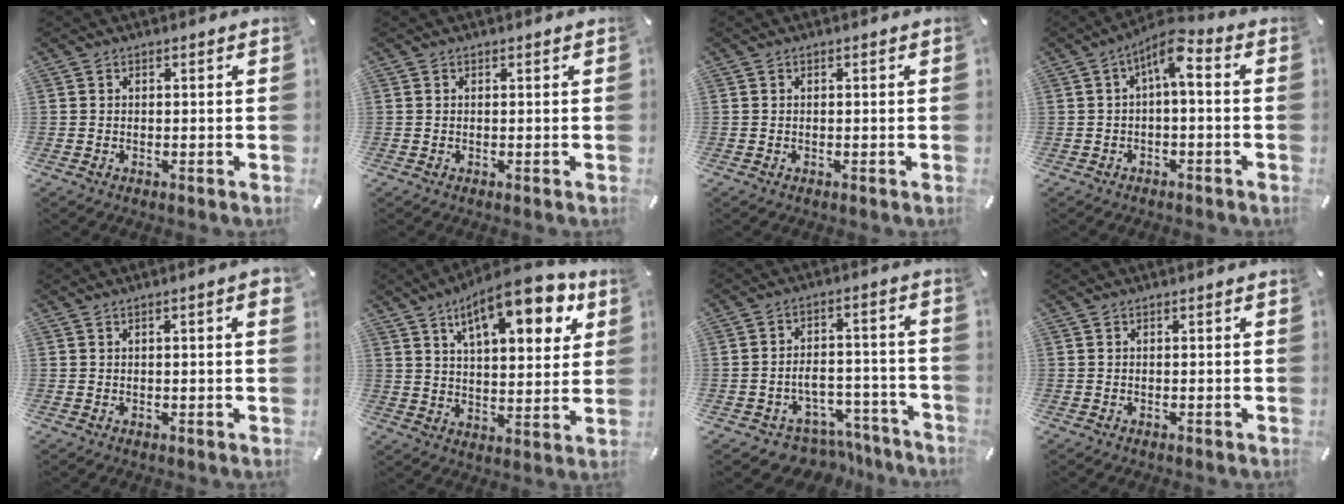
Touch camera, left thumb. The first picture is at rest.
{"total": 0.0}
{"total": 0.0}
{"total": 6.8, "force": [0.8, 2.8, 6.2], "torque": [-0.110, 0.006, 0.012]}
{"total": 2.7, "force": [0.5, 0.3, 2.6], "torque": [-0.047, 0.002, 0.008]}
{"total": 16.3, "force": [9.3, 6.7, 11.6], "torque": [-0.171, -0.037, 0.150]}
{"total": 7.4, "force": [-4.2, 5.6, 2.5], "torque": [-0.033, 0.026, -0.069]}
{"total": 0.0}